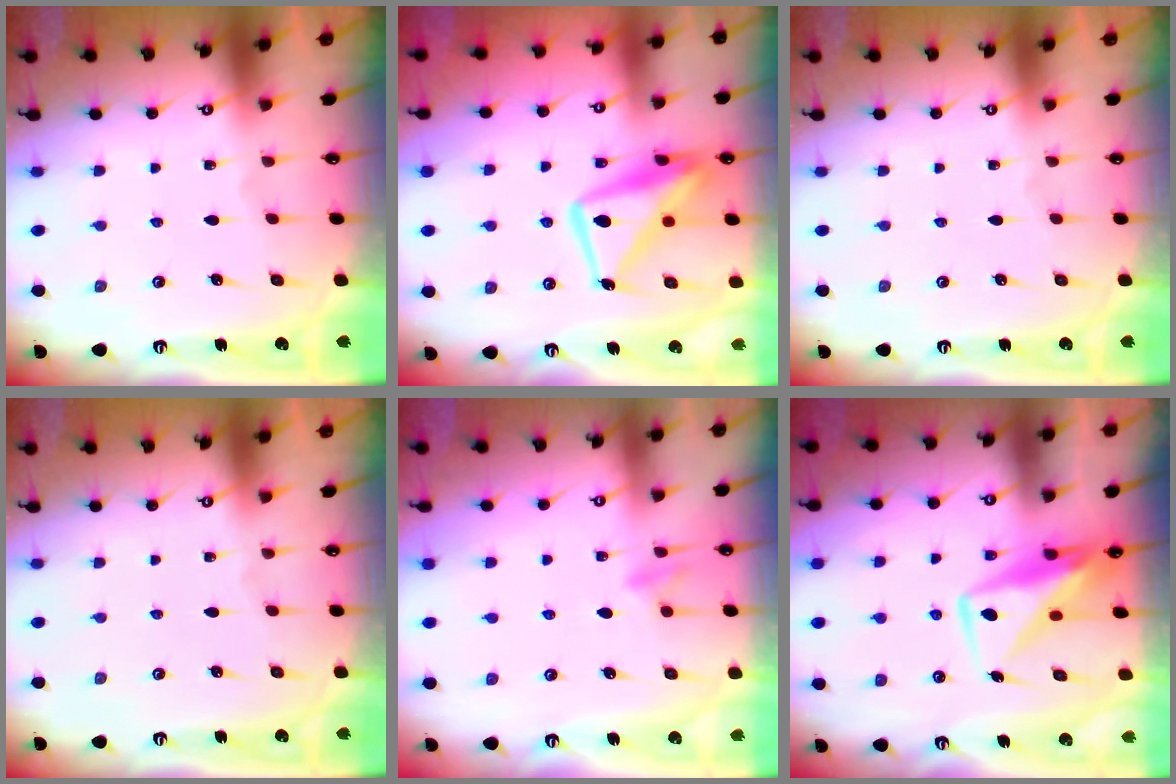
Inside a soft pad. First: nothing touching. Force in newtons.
{"total": 15.0, "press": 14.9, "slide": 1.5}
{"total": 0.0}
{"total": 0.0}
{"total": 8.8, "press": 8.6, "slide": 1.8}
{"total": 11.4, "press": 11.4, "slide": 0.9}